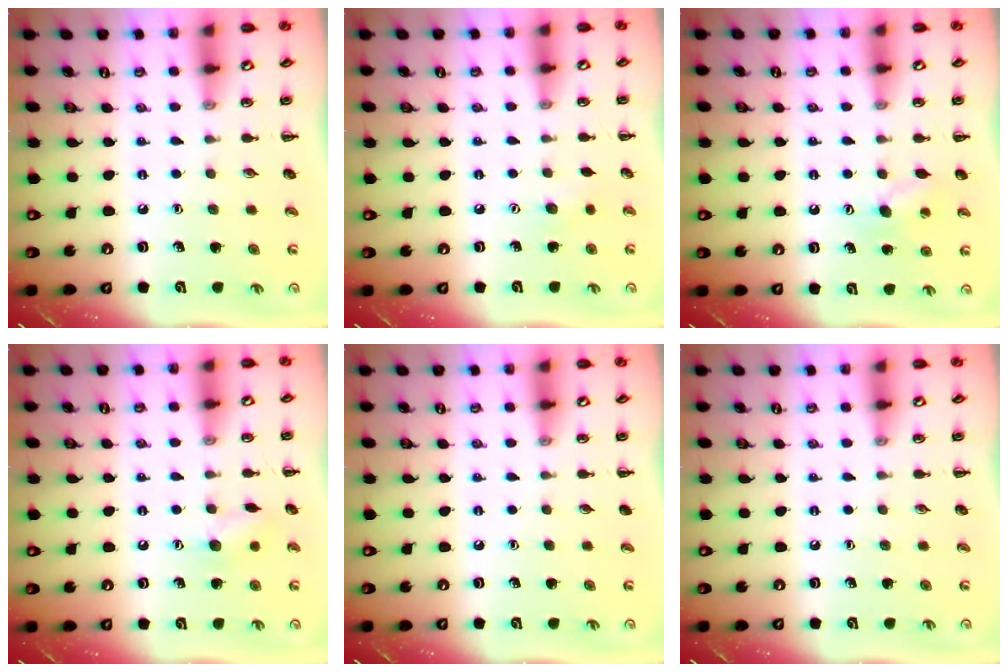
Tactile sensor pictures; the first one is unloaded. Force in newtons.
{"total": 3.0, "press": 2.9, "slide": 0.6}
{"total": 7.2, "press": 7.1, "slide": 1.2}
{"total": 6.5, "press": 6.4, "slide": 0.8}
{"total": 0.0}
{"total": 0.0}